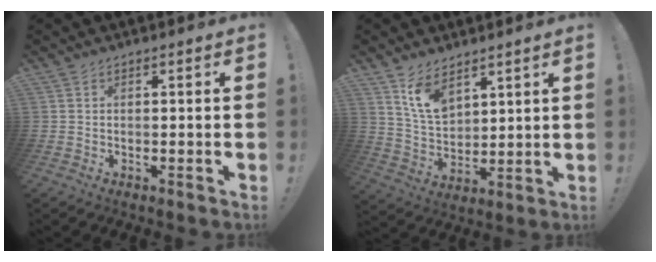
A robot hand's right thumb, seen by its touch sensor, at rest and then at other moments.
{"total": 10.5, "force": [7.0, 6.2, 4.7], "torque": [-0.087, -0.040, 0.138]}